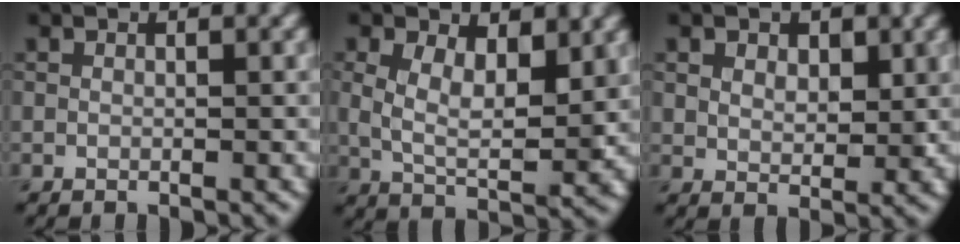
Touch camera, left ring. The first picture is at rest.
{"total": 6.0, "force": [1.9, 3.2, 4.7], "torque": [-0.091, -0.007, 0.035]}
{"total": 3.4, "force": [1.7, 2.3, 1.9], "torque": [-0.030, 0.002, 0.020]}